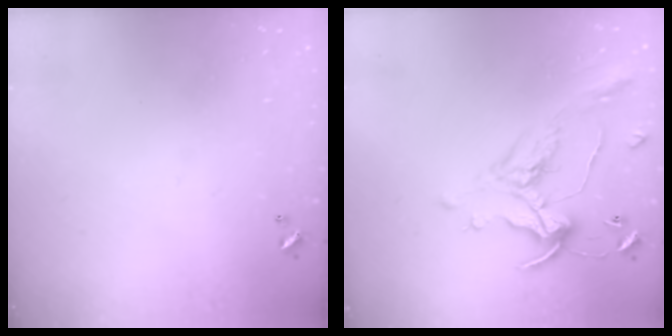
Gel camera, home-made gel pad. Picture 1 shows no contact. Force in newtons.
{"total": 1.8, "press": 1.5, "slide": 1.1}